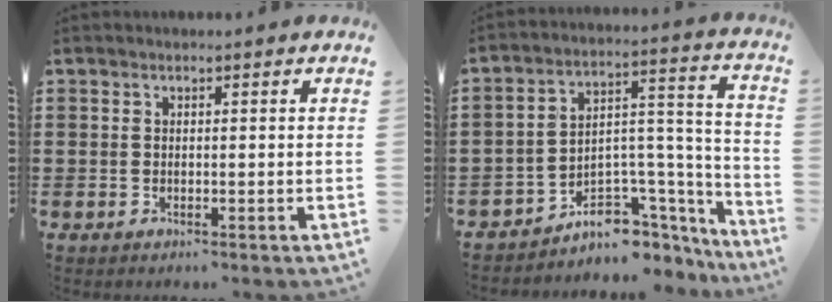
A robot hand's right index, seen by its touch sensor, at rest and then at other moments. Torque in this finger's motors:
{"motor_torque": [-0.48, 0.12, -1.05, -0.21]}